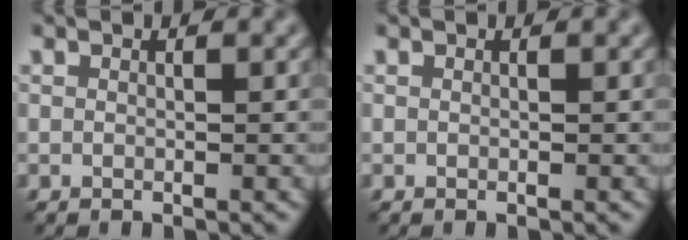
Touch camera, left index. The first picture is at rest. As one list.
[{"total": 0.0}]